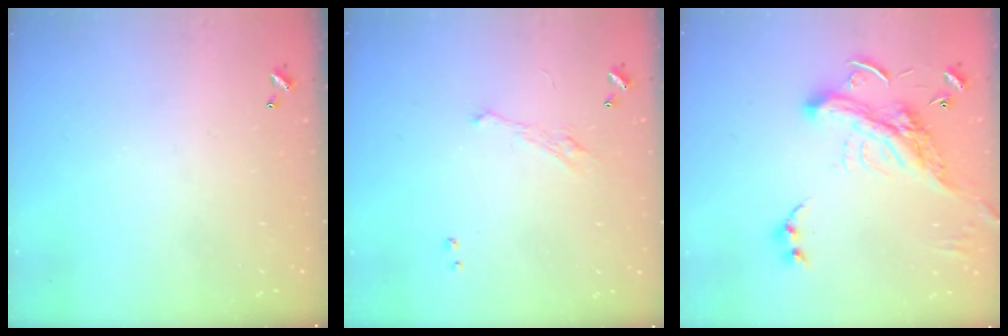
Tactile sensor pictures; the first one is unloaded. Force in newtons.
{"total": 2.0, "press": 1.9, "slide": 0.7}
{"total": 6.7, "press": 6.7, "slide": 1.0}